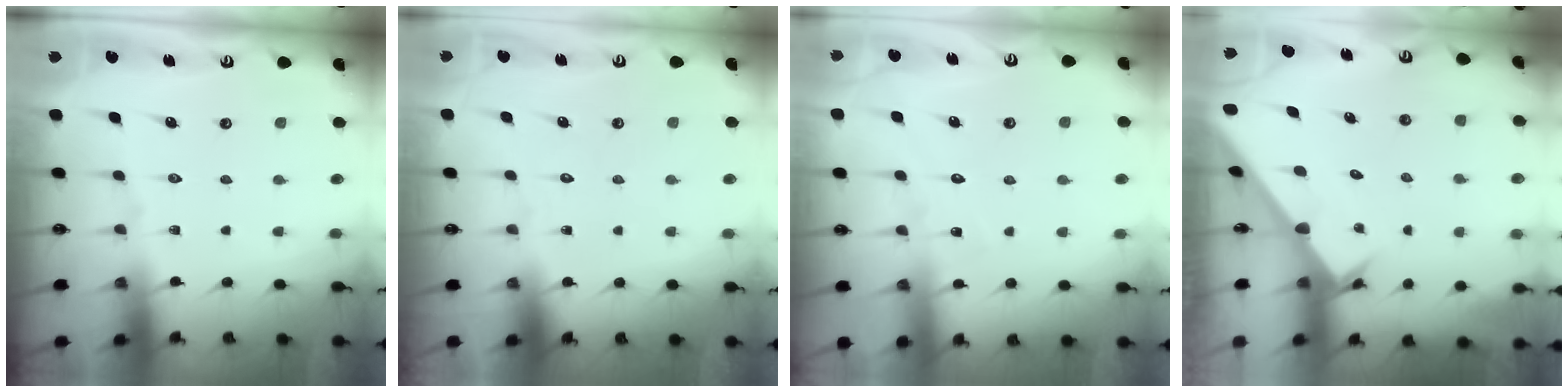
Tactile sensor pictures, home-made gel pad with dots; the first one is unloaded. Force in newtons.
{"total": 1.7, "press": 1.7, "slide": 0.1}
{"total": 6.3, "press": 6.3, "slide": 0.5}
{"total": 2.4, "press": 2.4, "slide": 0.1}